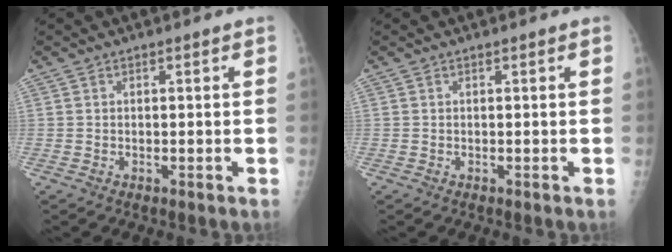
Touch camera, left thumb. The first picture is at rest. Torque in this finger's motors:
{"motor_torque": [0.00, 0.00, 0.00, -0.01, 0.00]}